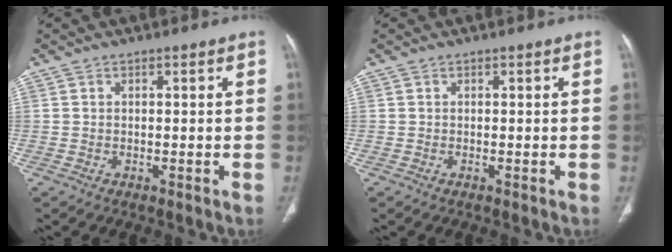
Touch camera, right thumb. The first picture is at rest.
{"total": 0.0}